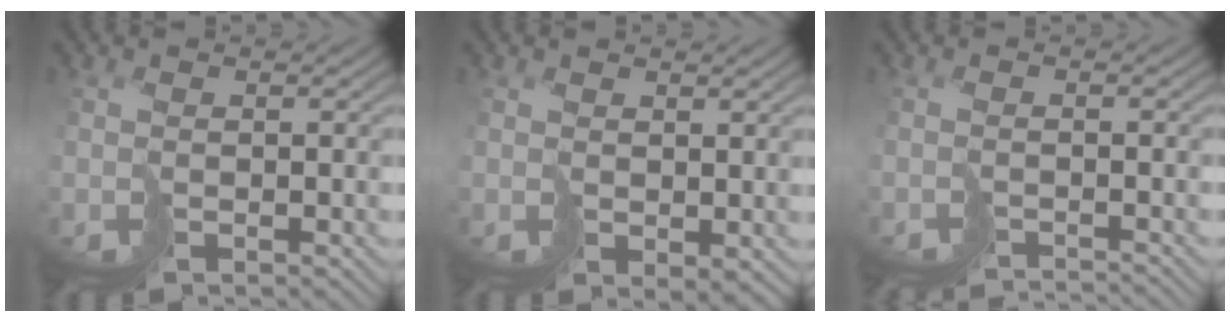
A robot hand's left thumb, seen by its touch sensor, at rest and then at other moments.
{"total": 2.8, "force": [0.2, 1.8, 2.1], "torque": [-0.042, -0.008, 0.009]}
{"total": 3.0, "force": [-3.0, -0.2, 0.4], "torque": [-0.004, -0.006, -0.057]}